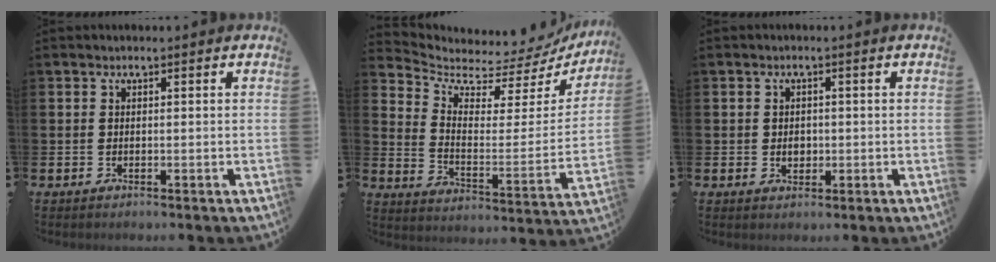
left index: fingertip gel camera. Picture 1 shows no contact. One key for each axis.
{"total": 5.1, "fx": 4.6, "fy": 2.2, "fz": 0.9, "tx": -0.039, "ty": -0.052, "tz": 0.068}
{"total": 1.8, "fx": -0.1, "fy": 1.5, "fz": 1.0, "tx": -0.005, "ty": 0.002, "tz": -0.007}